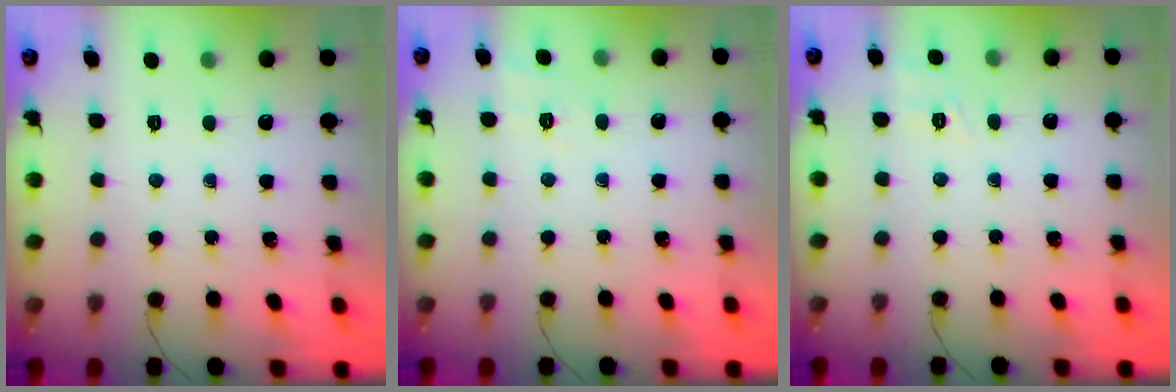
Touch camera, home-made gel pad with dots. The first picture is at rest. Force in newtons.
{"total": 2.6, "press": 1.9, "slide": 1.8}
{"total": 1.9, "press": 0.7, "slide": 1.7}